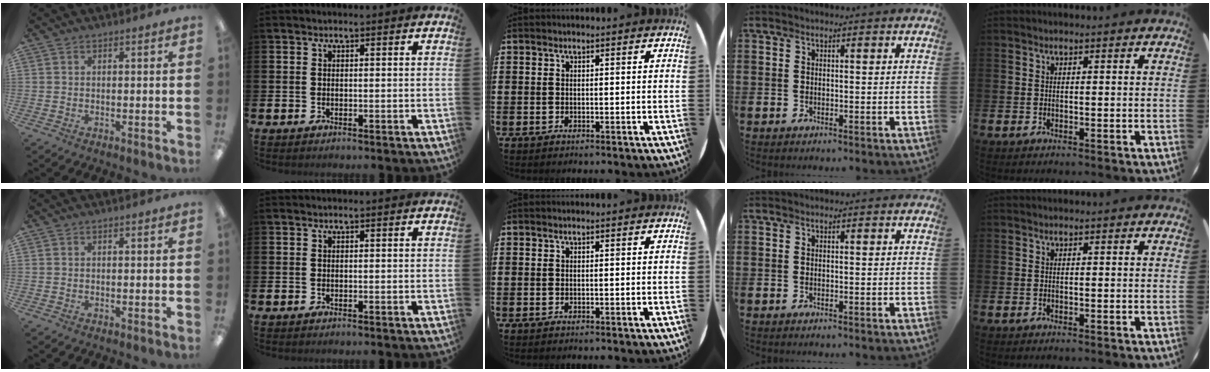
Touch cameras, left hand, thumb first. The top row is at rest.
{}